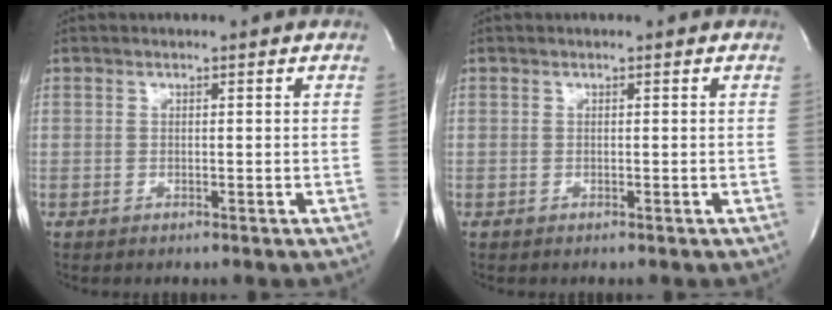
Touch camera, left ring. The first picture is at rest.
{"total": 0.0}